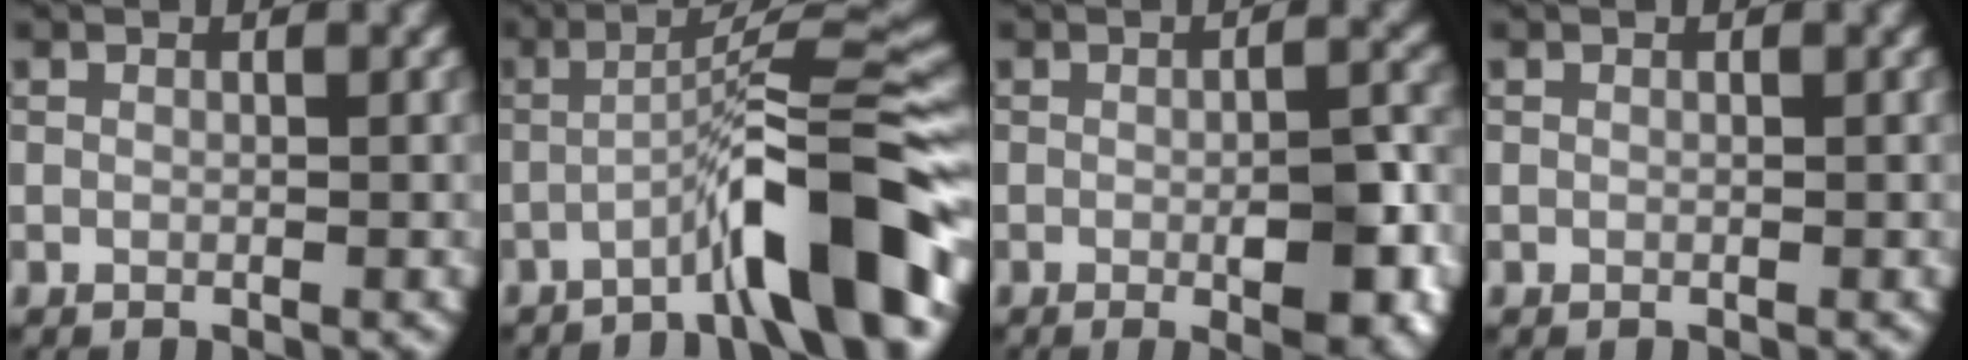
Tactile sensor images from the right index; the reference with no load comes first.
{"total": 8.9, "force": [-4.3, 1.0, 7.8], "torque": [-0.109, 0.025, -0.078]}
{"total": 5.6, "force": [-1.6, 1.6, 5.2], "torque": [-0.076, -0.002, -0.019]}
{"total": 0.0}